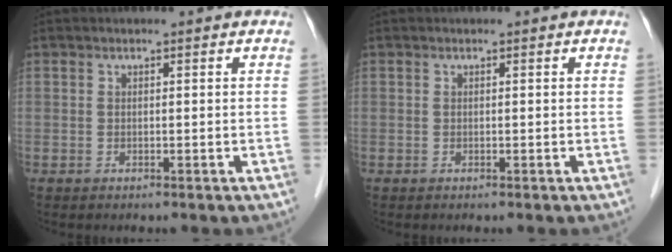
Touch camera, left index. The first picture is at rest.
{"total": 0.0}